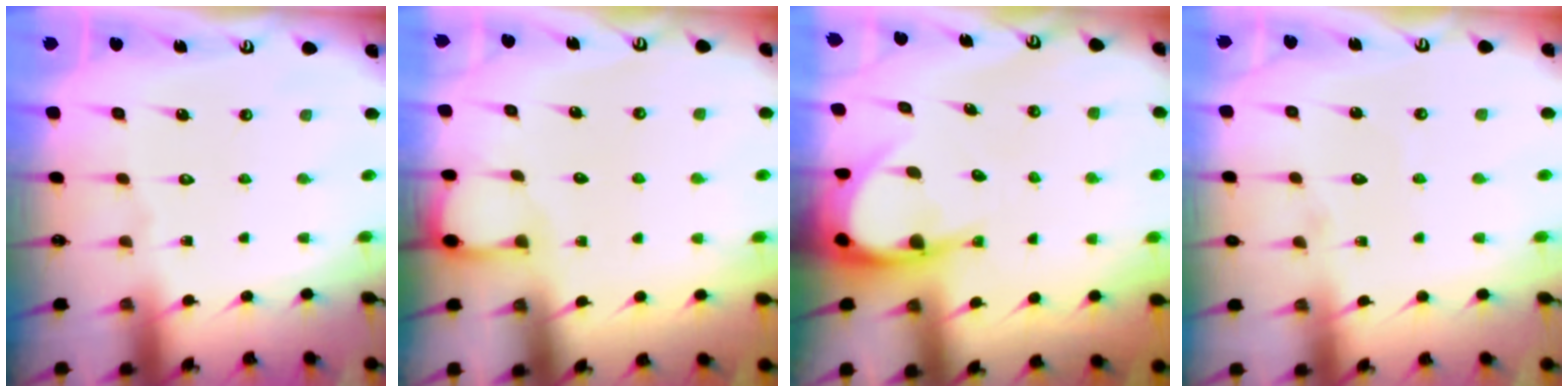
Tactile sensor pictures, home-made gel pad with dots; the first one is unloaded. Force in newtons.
{"total": 2.5, "press": 2.4, "slide": 0.4}
{"total": 5.0, "press": 5.0, "slide": 0.7}
{"total": 2.6, "press": 2.6, "slide": 0.2}